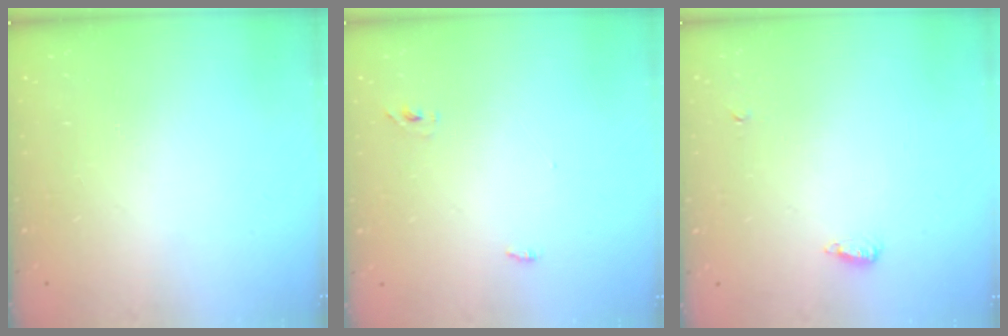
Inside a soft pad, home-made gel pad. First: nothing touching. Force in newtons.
{"total": 2.9, "press": 2.7, "slide": 1.0}
{"total": 8.9, "press": 6.0, "slide": 6.5}